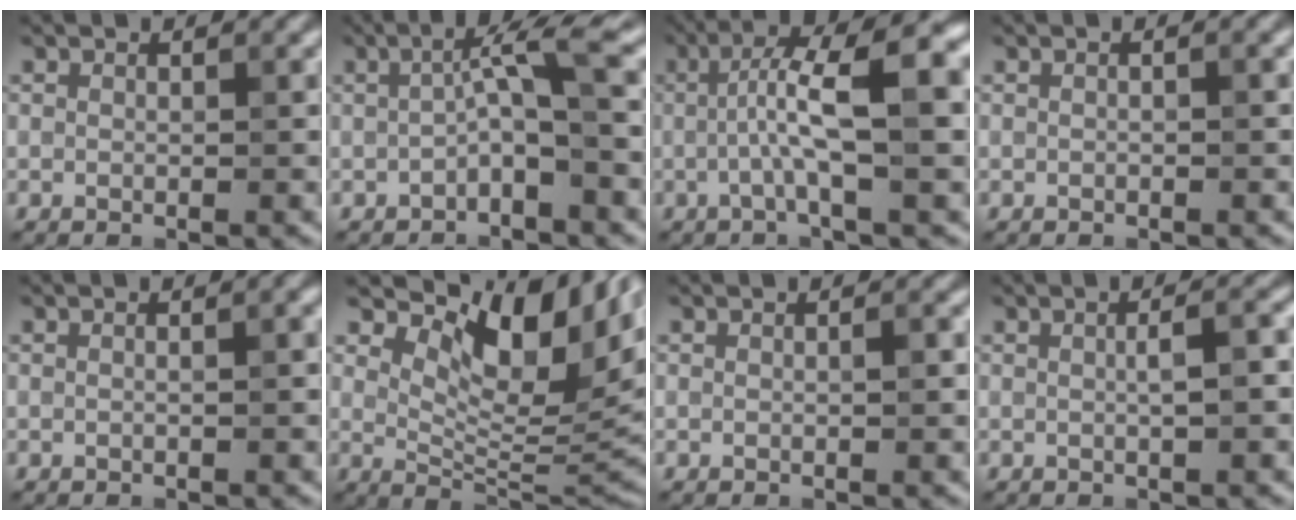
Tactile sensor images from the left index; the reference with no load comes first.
{"total": 3.4, "force": [-0.4, 0.3, 3.4], "torque": [-0.059, 0.015, -0.011]}
{"total": 7.9, "force": [0.0, 1.6, 7.8], "torque": [-0.124, 0.022, -0.007]}
{"total": 0.6, "force": [-0.1, 0.1, 0.6], "torque": [-0.012, -0.002, -0.005]}
{"total": 2.1, "force": [0.4, 0.8, 1.8], "torque": [-0.012, -0.004, -0.009]}
{"total": 11.2, "force": [5.7, 4.7, 8.4], "torque": [-0.125, -0.003, 0.101]}
{"total": 0.7, "force": [0.0, 0.1, 0.6], "torque": [-0.010, 0.002, 0.001]}
{"total": 2.6, "force": [0.1, 0.7, 2.6], "torque": [-0.033, 0.007, 0.001]}